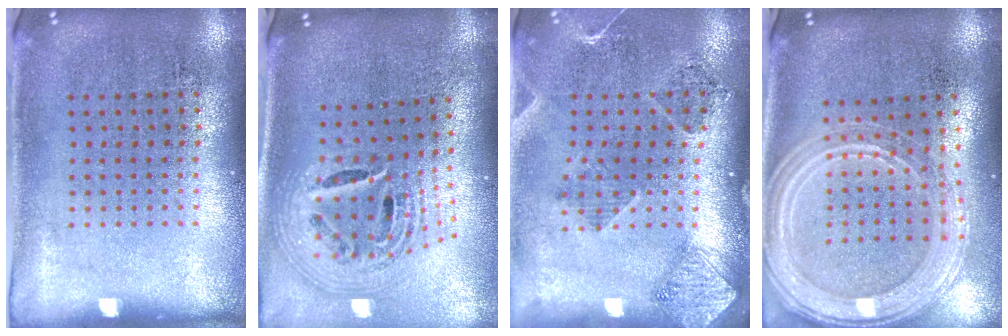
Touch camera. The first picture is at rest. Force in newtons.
{"total": 2.7, "press": 1.9, "slide": 1.9}
{"total": 1.6, "press": 1.5, "slide": 0.6}
{"total": 2.2, "press": 2.0, "slide": 0.8}